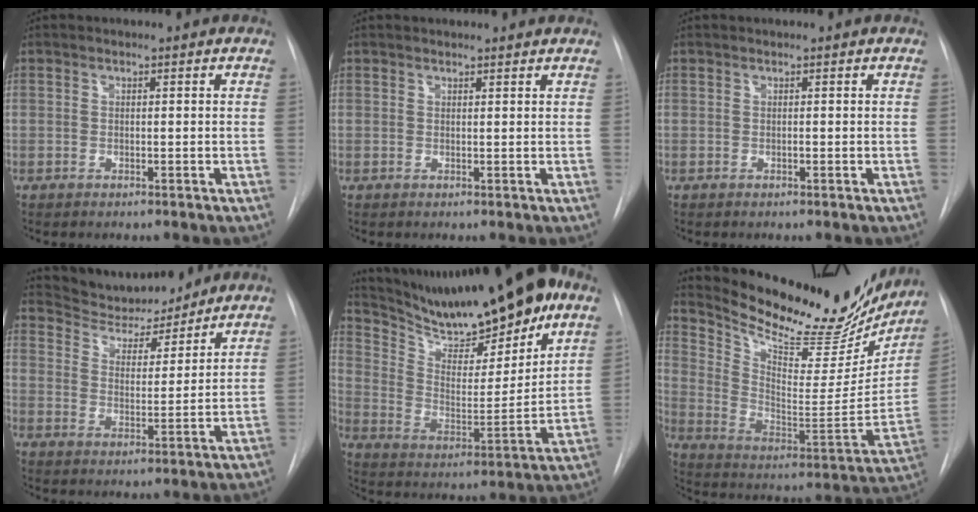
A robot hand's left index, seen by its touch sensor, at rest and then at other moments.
{"total": 4.1, "force": [3.9, 0.5, 0.8], "torque": [-0.013, 0.022, 0.043]}
{"total": 0.0}
{"total": 10.8, "force": [10.2, 2.7, 2.3], "torque": [-0.037, -0.001, 0.171]}
{"total": 22.5, "force": [17.6, 3.5, 13.5], "torque": [-0.230, -0.003, 0.286]}
{"total": 28.4, "force": [24.6, 7.8, 11.8], "torque": [-0.197, -0.058, 0.346]}